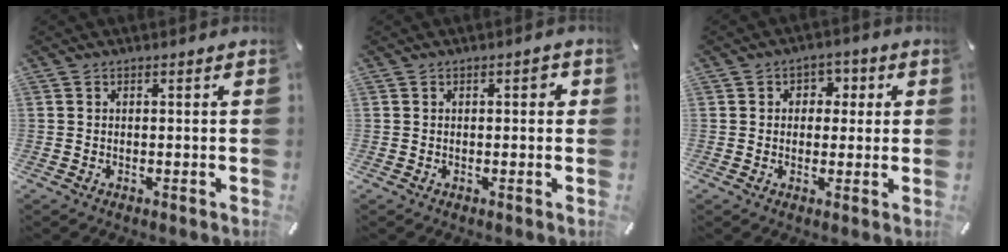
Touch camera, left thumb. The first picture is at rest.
{"total": 1.6, "force": [0.2, 0.8, 1.4], "torque": [-0.020, 0.004, 0.000]}
{"total": 4.1, "force": [0.0, 3.7, 1.8], "torque": [-0.017, 0.006, -0.009]}